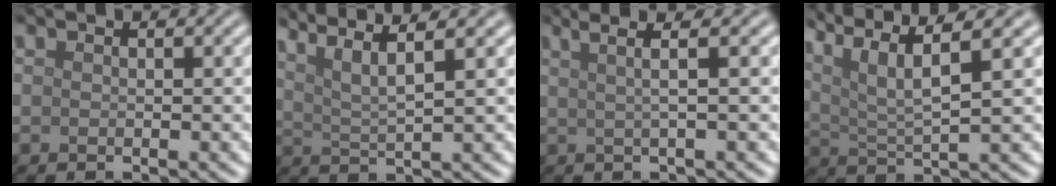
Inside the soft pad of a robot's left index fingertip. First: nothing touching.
{"total": 6.2, "force": [4.4, 1.1, 4.3], "torque": [-0.072, 0.024, 0.057]}
{"total": 4.0, "force": [1.9, 1.2, 3.3], "torque": [-0.042, 0.016, -0.001]}
{"total": 8.7, "force": [5.1, 2.1, 6.7], "torque": [-0.123, 0.022, 0.085]}